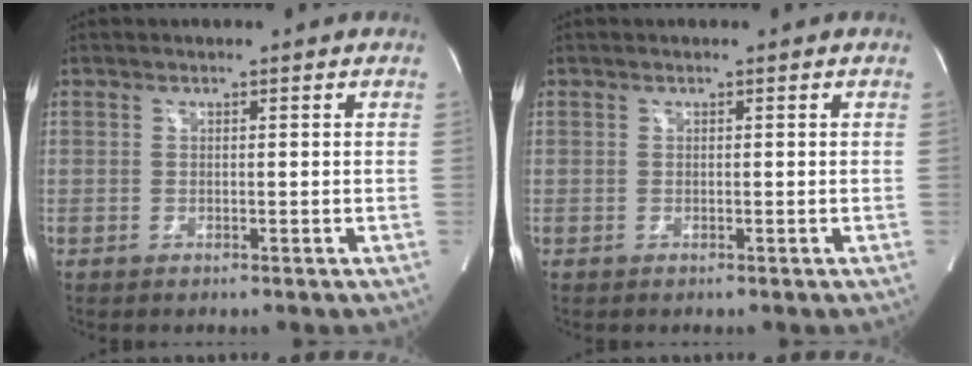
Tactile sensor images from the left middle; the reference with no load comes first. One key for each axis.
{"total": 0.0}